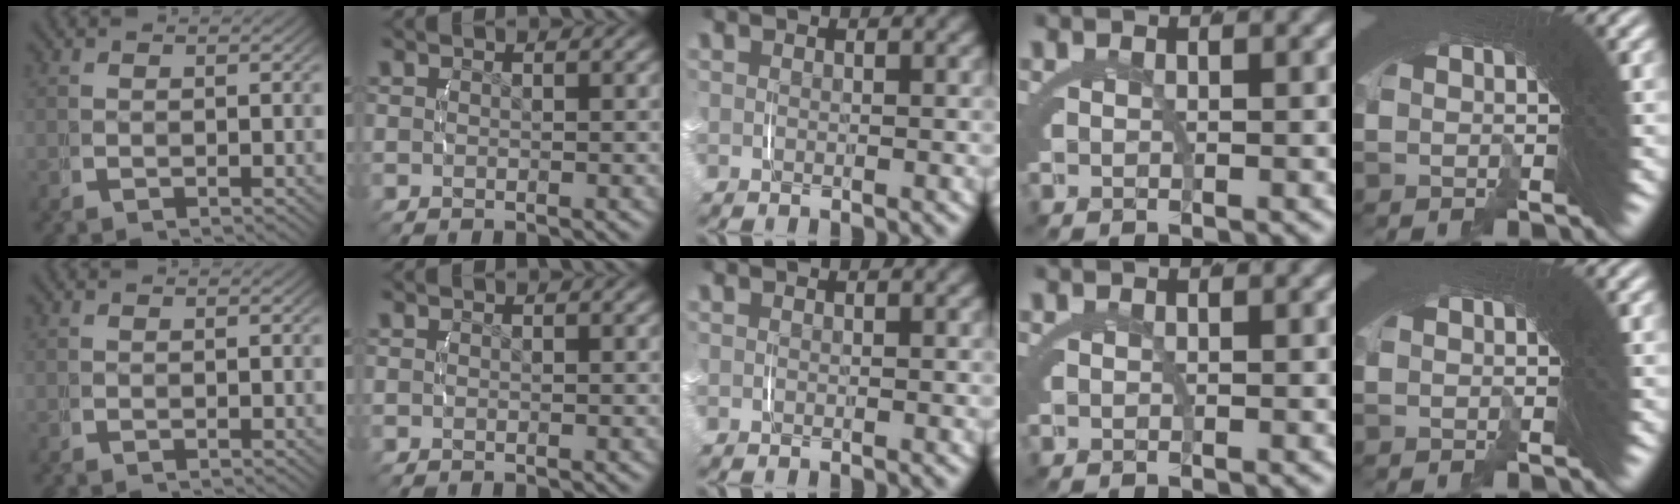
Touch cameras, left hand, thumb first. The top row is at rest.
{}